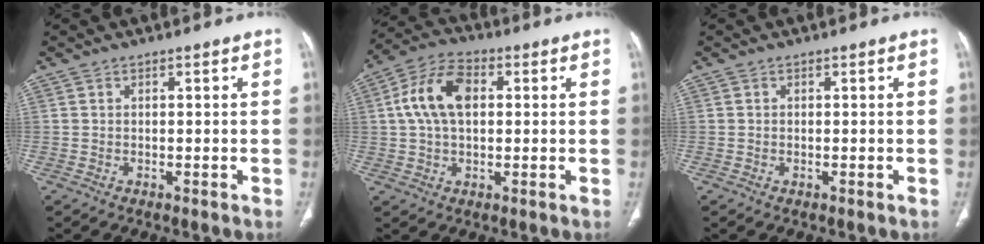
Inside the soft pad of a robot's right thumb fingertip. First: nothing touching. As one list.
[{"total": 10.9, "force": [1.8, 6.7, 8.4], "torque": [-0.162, 0.022, 0.029]}, {"total": 0.0}]